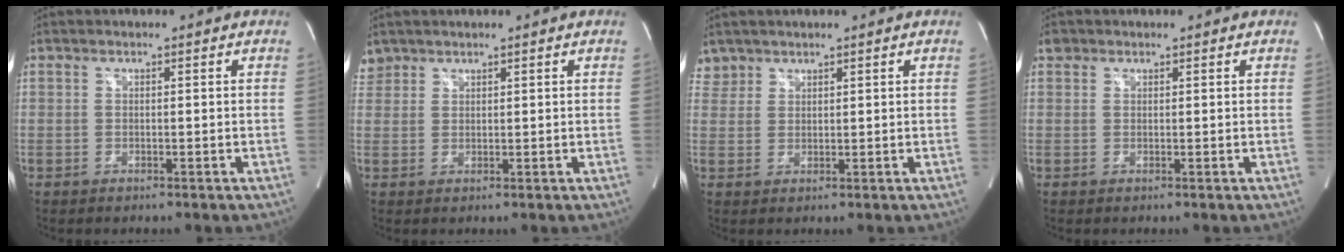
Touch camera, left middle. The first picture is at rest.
{"total": 2.5, "force": [2.2, 1.3, -0.2], "torque": [0.005, 0.013, 0.044]}
{"total": 2.5, "force": [2.1, 1.3, -0.4], "torque": [0.012, 0.011, 0.041]}
{"total": 1.0, "force": [0.7, 0.8, 0.1], "torque": [0.003, 0.010, 0.009]}